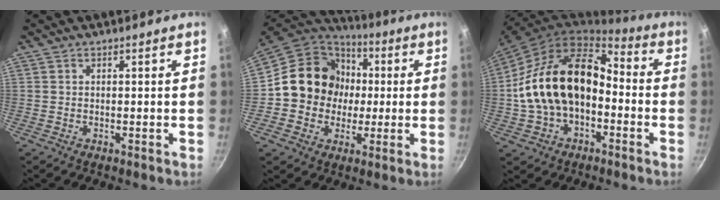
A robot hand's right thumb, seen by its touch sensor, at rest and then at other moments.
{"total": 16.7, "force": [0.6, 15.1, 7.1], "torque": [-0.091, 0.031, 0.001]}
{"total": 19.7, "force": [-2.3, 13.3, 14.3], "torque": [-0.234, 0.064, -0.044]}